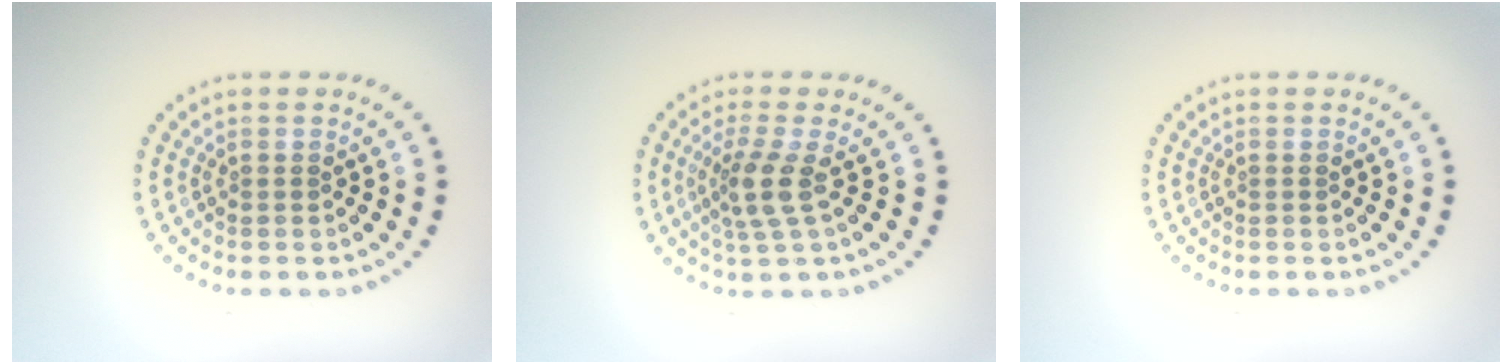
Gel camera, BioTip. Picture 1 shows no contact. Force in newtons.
{"total": 2.9, "press": 2.2, "slide": 2.0}
{"total": 0.0}